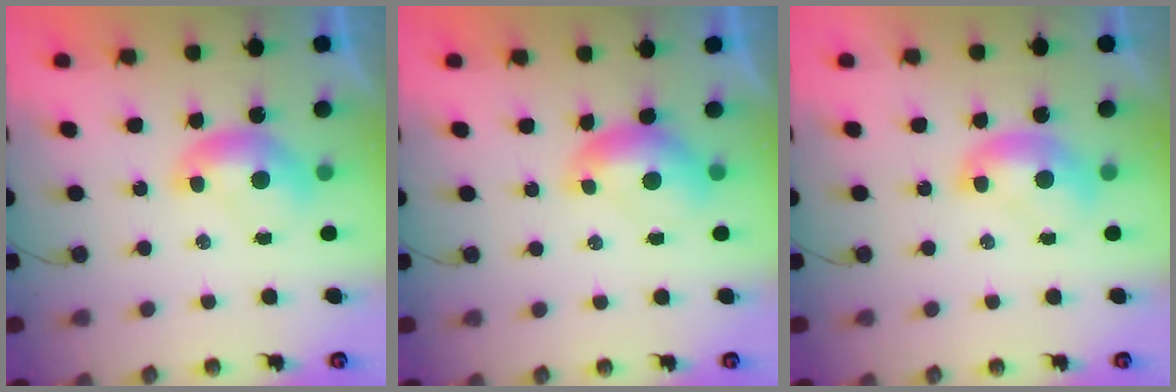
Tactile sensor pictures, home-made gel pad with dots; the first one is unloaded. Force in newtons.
{"total": 0.7, "press": 0.3, "slide": 0.6}
{"total": 1.2, "press": 1.2, "slide": 0.0}